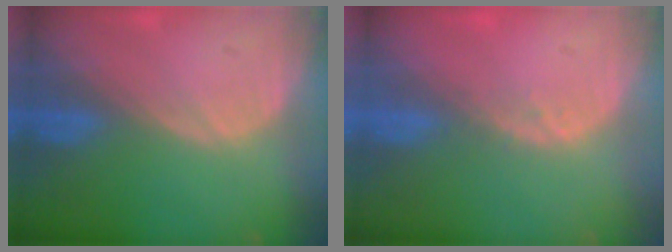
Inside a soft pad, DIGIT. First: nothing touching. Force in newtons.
{"total": 1.3, "press": 1.2, "slide": 0.6}